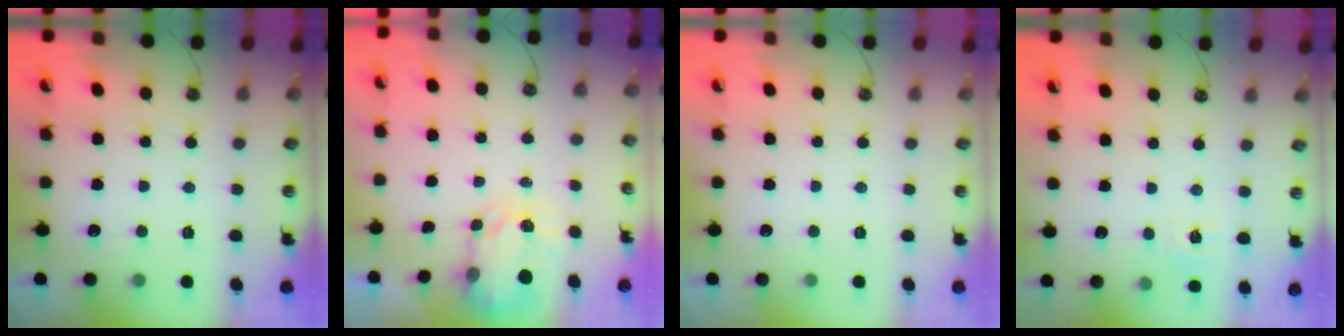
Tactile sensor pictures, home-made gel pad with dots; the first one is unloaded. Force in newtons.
{"total": 3.5, "press": 3.5, "slide": 0.4}
{"total": 0.0}
{"total": 5.5, "press": 5.4, "slide": 0.7}